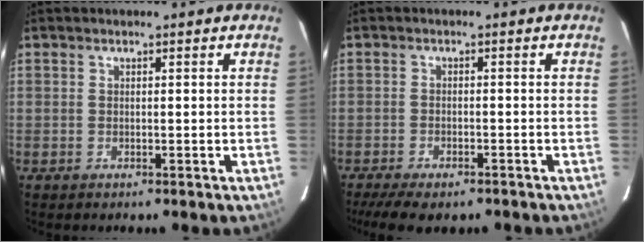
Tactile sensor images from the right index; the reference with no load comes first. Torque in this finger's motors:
{"motor_torque": [0.64, -1.28, 0.19, 0.09]}